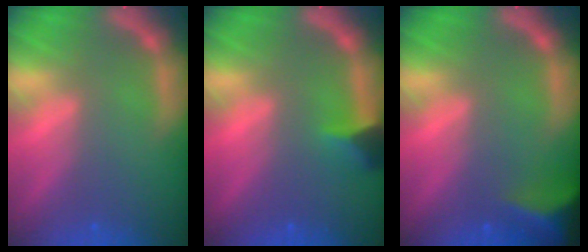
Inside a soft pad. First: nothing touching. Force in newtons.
{"total": 2.4}
{"total": 7.0}